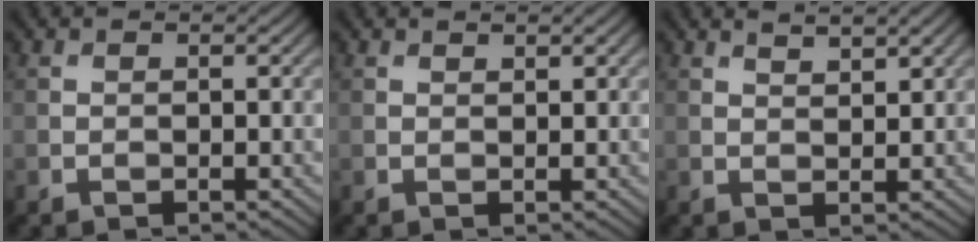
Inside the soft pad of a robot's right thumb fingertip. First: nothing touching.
{"total": 0.9, "force": [0.8, 0.1, 0.4], "torque": [-0.009, -0.001, 0.014]}
{"total": 2.6, "force": [2.0, 0.4, 1.7], "torque": [-0.027, -0.003, 0.040]}